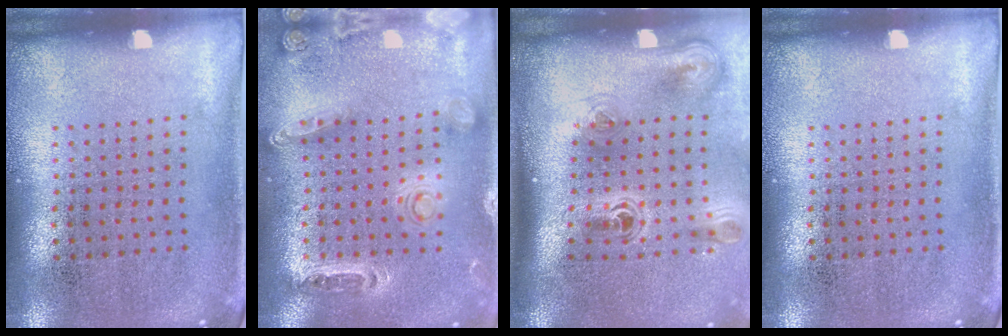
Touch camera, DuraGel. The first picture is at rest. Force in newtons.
{"total": 1.4, "press": 1.4, "slide": 0.3}
{"total": 2.3, "press": 1.5, "slide": 1.8}
{"total": 0.0}